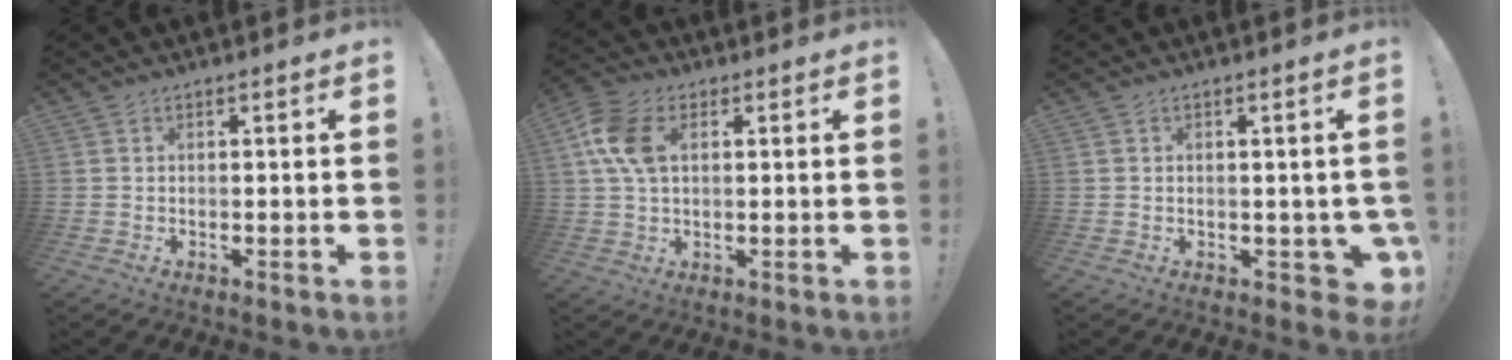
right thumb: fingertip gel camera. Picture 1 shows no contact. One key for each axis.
{"total": 10.8, "fx": 2.7, "fy": 6.9, "fz": 7.8, "tx": -0.166, "ty": 0.008, "tz": 0.053}
{"total": 5.1, "fx": -0.8, "fy": 3.5, "fz": 3.6, "tx": -0.023, "ty": 0.004, "tz": -0.005}